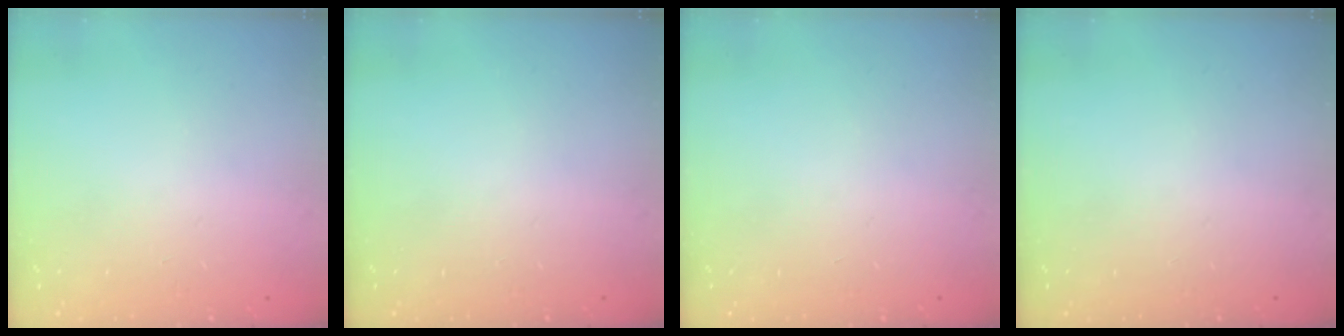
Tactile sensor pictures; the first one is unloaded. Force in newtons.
{"total": 0.0}
{"total": 0.0}
{"total": 0.0}